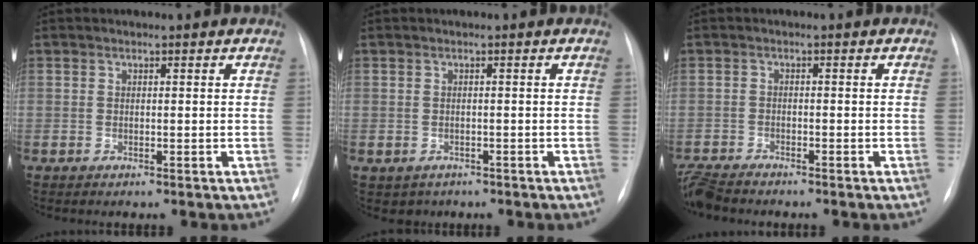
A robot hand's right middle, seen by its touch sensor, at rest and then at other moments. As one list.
[{"total": 1.9, "force": [-1.3, 1.4, 0.0], "torque": [-0.003, 0.004, -0.015]}, {"total": 4.5, "force": [-4.4, 0.2, 1.0], "torque": [-0.018, -0.020, -0.082]}]